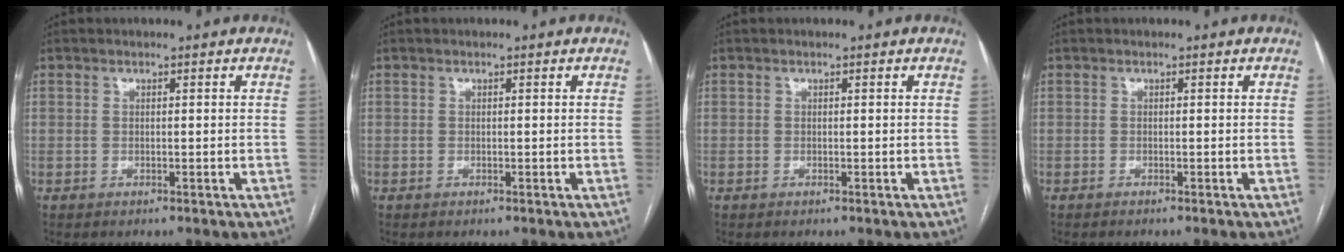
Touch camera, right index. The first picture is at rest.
{"total": 0.0}
{"total": 0.0}
{"total": 1.2, "force": [-1.1, -0.2, 0.5], "torque": [-0.003, 0.000, -0.016]}